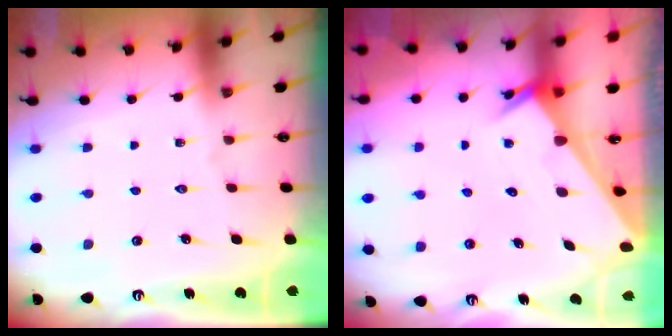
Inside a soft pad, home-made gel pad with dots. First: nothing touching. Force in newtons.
{"total": 2.0, "press": 2.0, "slide": 0.1}